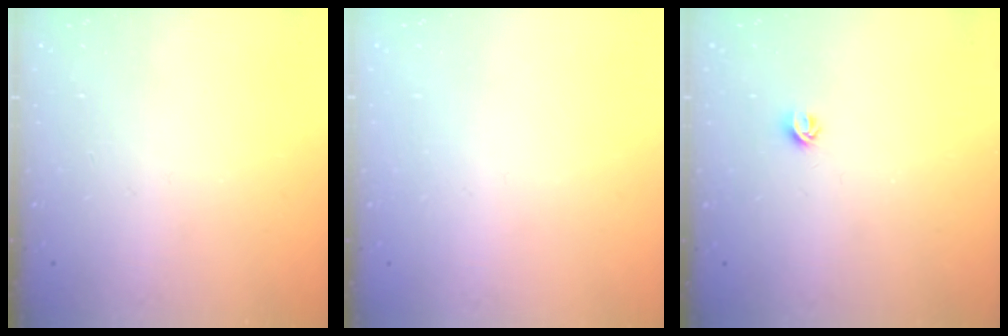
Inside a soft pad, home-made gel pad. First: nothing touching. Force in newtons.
{"total": 0.7, "press": 0.7, "slide": 0.1}
{"total": 5.0, "press": 4.9, "slide": 0.7}